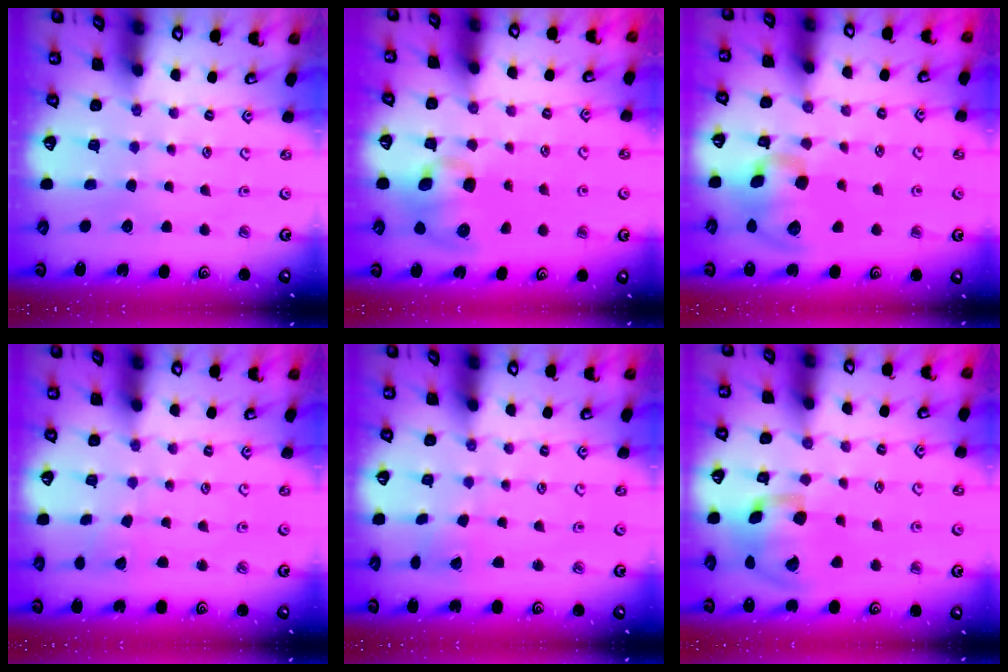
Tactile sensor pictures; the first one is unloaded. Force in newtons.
{"total": 10.2, "press": 10.1, "slide": 1.5}
{"total": 13.0, "press": 12.8, "slide": 2.0}
{"total": 1.4, "press": 1.4, "slide": 0.1}
{"total": 3.2, "press": 3.2, "slide": 0.3}
{"total": 16.3, "press": 16.1, "slide": 2.7}